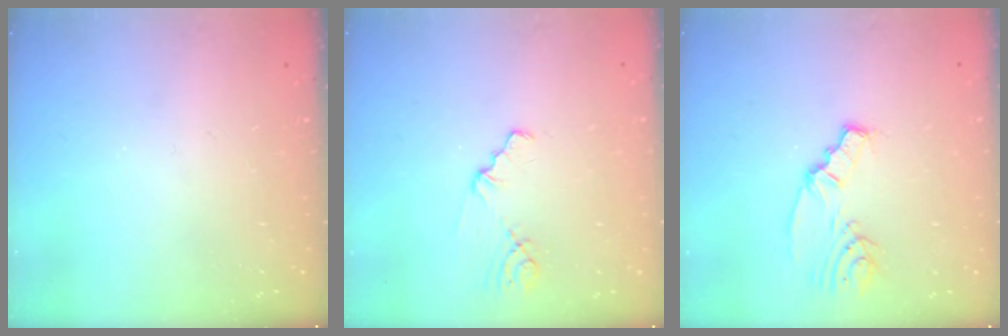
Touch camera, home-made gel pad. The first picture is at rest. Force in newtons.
{"total": 1.1, "press": 1.0, "slide": 0.2}
{"total": 4.0, "press": 4.0, "slide": 0.3}